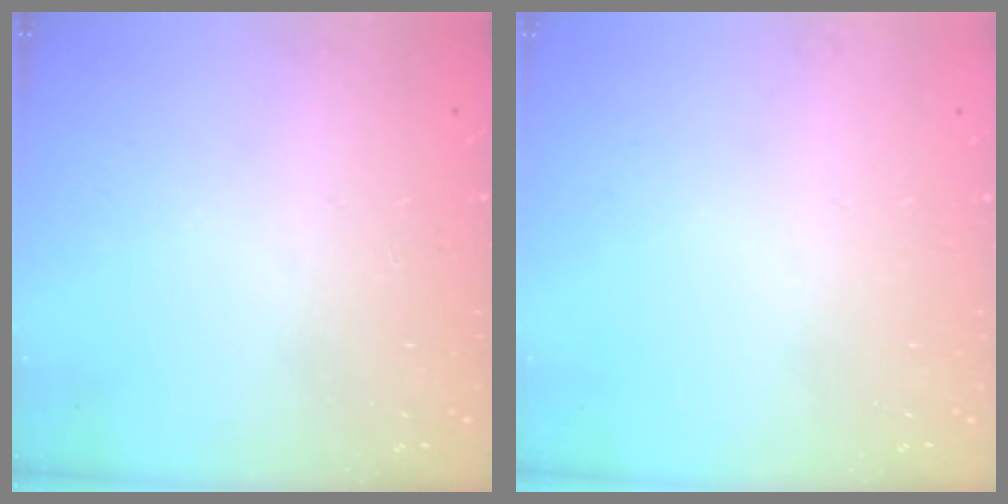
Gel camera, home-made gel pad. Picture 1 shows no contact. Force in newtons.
{"total": 0.0}